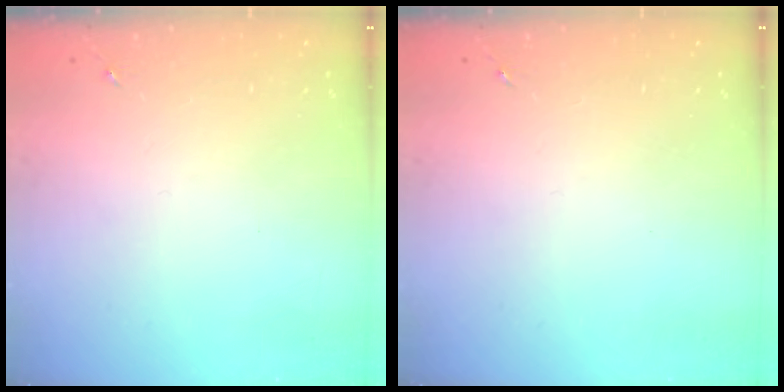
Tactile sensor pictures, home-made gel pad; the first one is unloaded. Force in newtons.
{"total": 0.0}